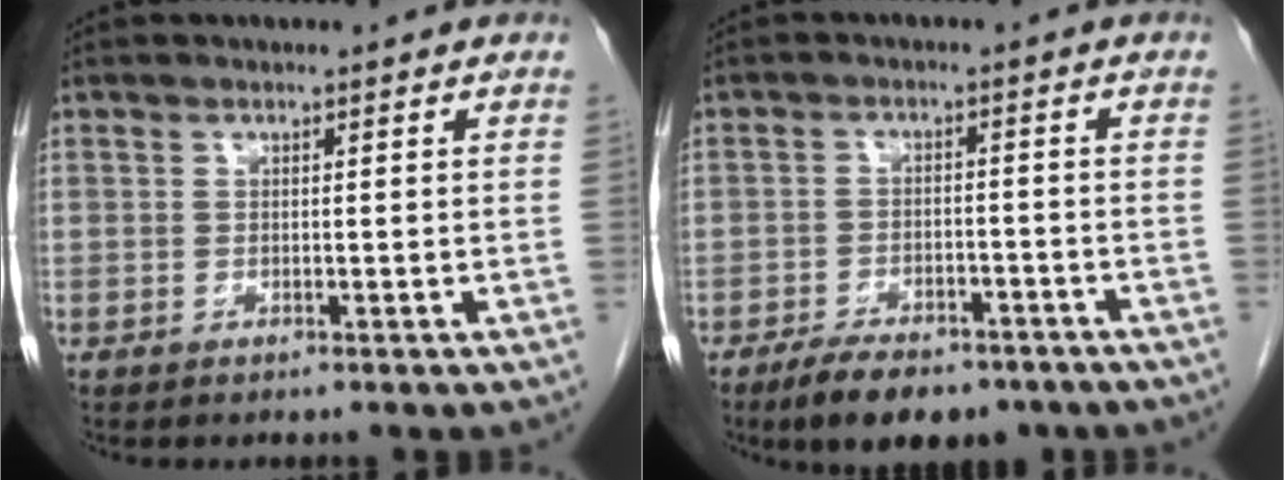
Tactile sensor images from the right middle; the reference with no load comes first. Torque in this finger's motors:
{"motor_torque": [1.03, -0.83, 0.12, 0.09]}